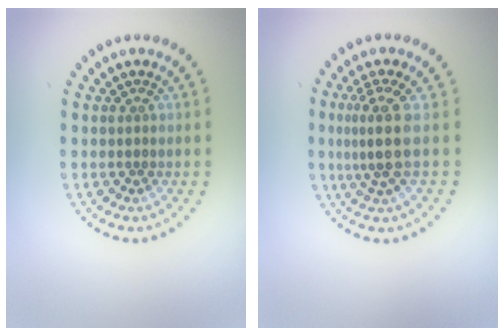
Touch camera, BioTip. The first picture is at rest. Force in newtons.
{"total": 3.0, "press": 2.0, "slide": 2.2}